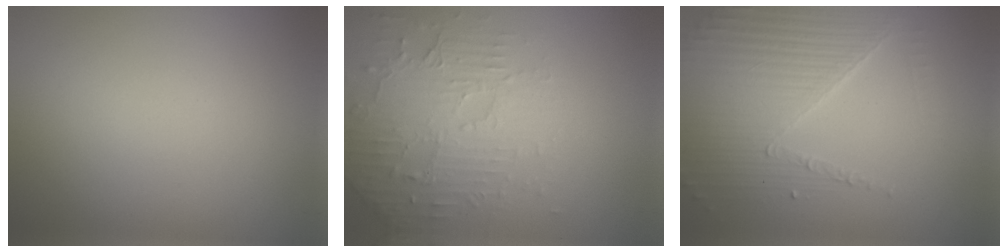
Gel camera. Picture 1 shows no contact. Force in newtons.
{"total": 4.6, "press": 3.6, "slide": 2.8}
{"total": 4.3, "press": 3.8, "slide": 2.1}